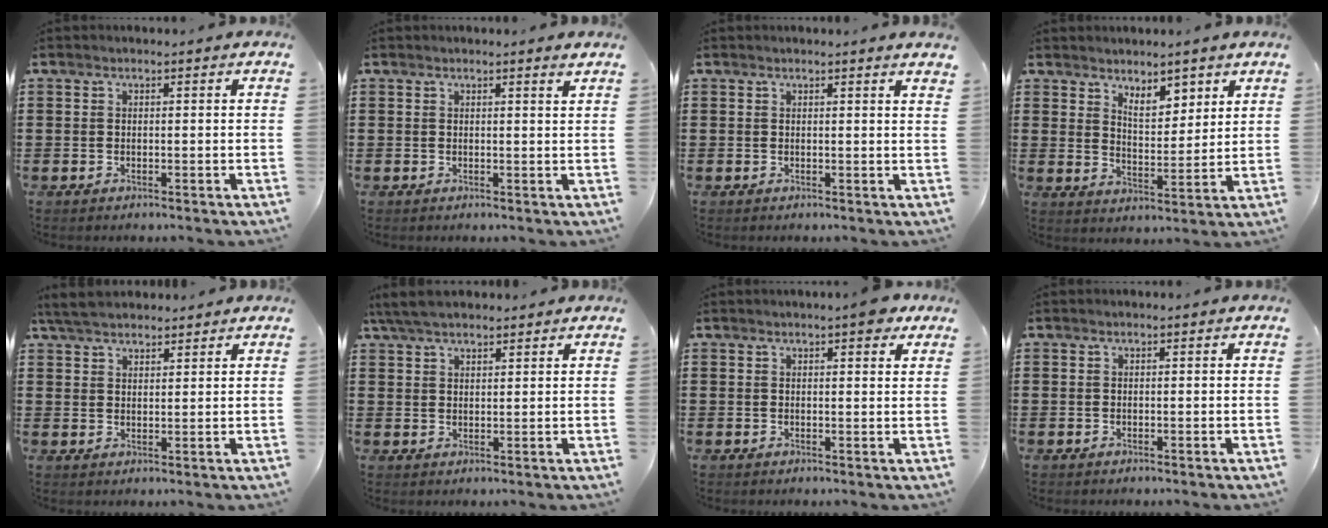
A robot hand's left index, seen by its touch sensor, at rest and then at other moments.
{"total": 1.1, "force": [0.9, -0.1, 0.6], "torque": [-0.005, -0.006, 0.015]}
{"total": 1.0, "force": [0.8, -0.2, 0.6], "torque": [-0.012, -0.003, 0.016]}
{"total": 5.0, "force": [4.0, 2.2, 1.9], "torque": [-0.028, -0.015, 0.069]}
{"total": 4.4, "force": [4.0, 1.2, 1.5], "torque": [-0.042, -0.001, 0.076]}
{"total": 4.5, "force": [3.8, 1.2, 2.2], "torque": [-0.052, 0.001, 0.072]}
{"total": 3.2, "force": [2.3, 0.6, 2.2], "torque": [-0.031, 0.001, 0.038]}
{"total": 0.0}